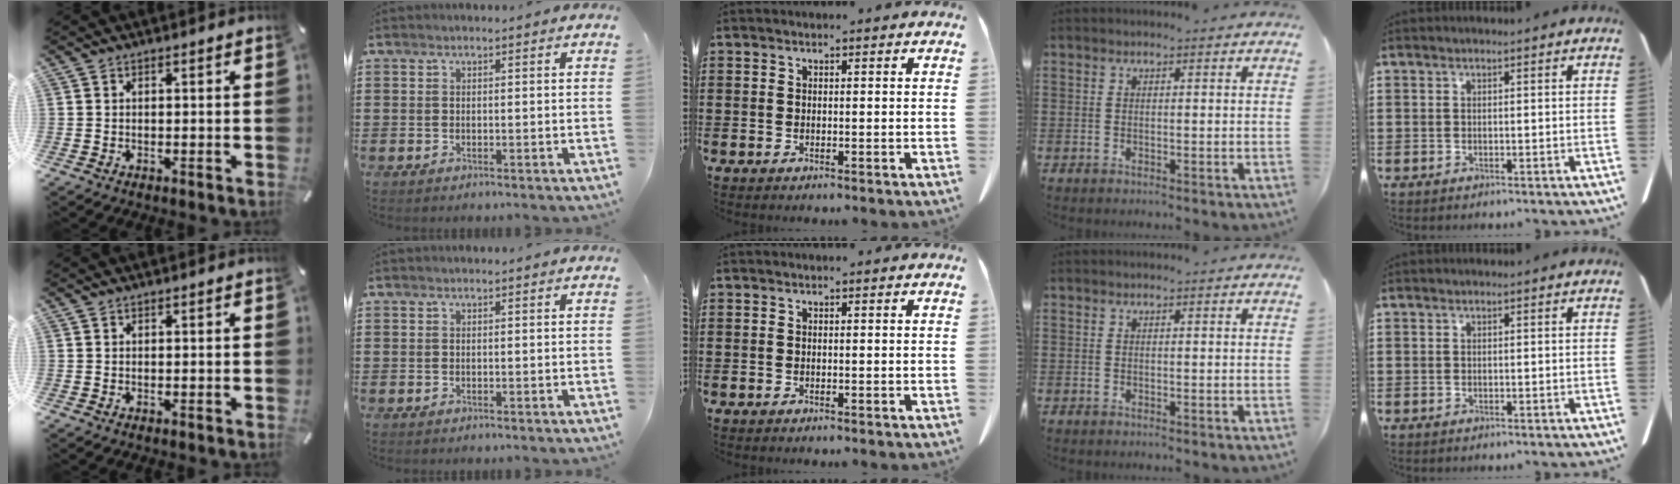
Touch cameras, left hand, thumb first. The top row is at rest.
{}